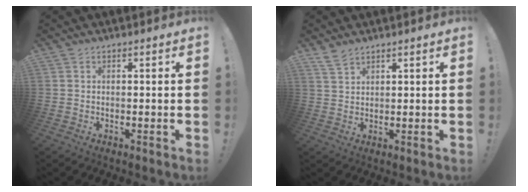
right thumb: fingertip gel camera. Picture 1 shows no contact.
{"total": 3.8, "force": [3.3, 1.3, 1.3], "torque": [-0.014, -0.020, 0.060]}